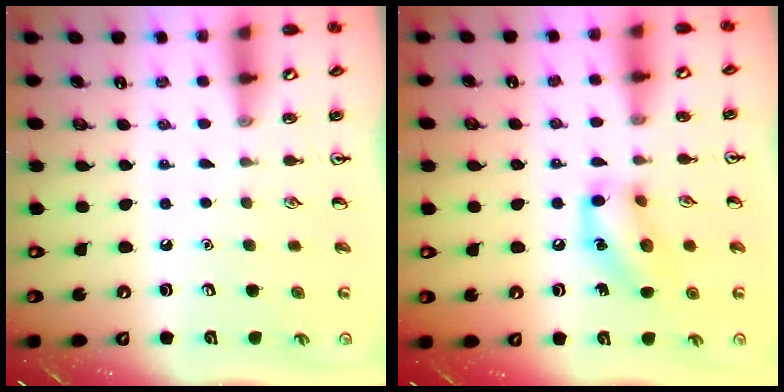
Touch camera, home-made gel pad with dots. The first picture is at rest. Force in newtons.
{"total": 12.2, "press": 12.1, "slide": 2.0}